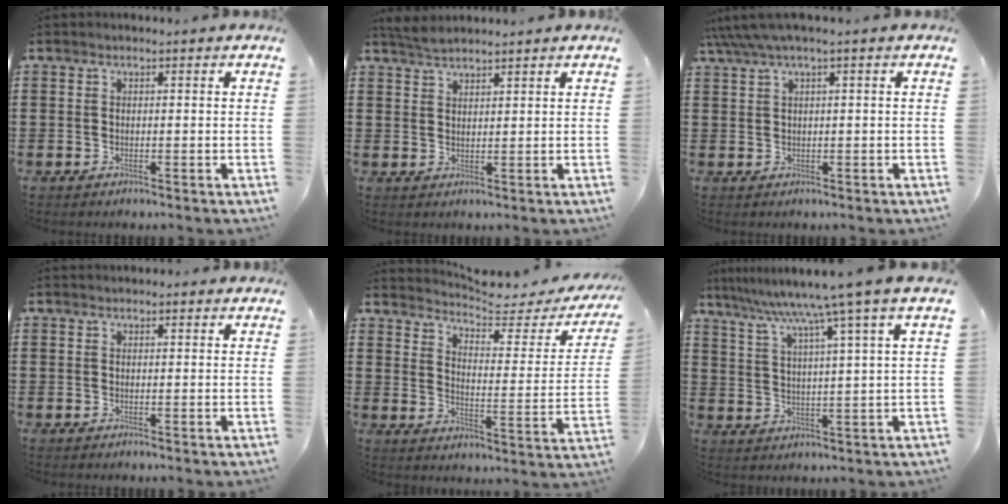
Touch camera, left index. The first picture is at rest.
{"total": 2.5, "force": [2.4, 0.3, 0.5], "torque": [-0.017, 0.002, 0.047]}
{"total": 2.3, "force": [0.7, 0.0, 2.2], "torque": [-0.050, -0.005, 0.010]}
{"total": 0.8, "force": [0.6, 0.3, 0.4], "torque": [-0.008, 0.003, 0.011]}
{"total": 4.2, "force": [3.8, 0.3, 1.8], "torque": [-0.042, -0.037, 0.055]}
{"total": 8.0, "force": [6.1, -1.8, 4.8], "torque": [-0.117, -0.038, 0.094]}